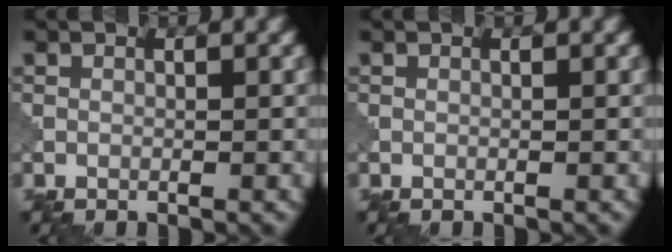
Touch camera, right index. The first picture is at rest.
{"total": 0.0}